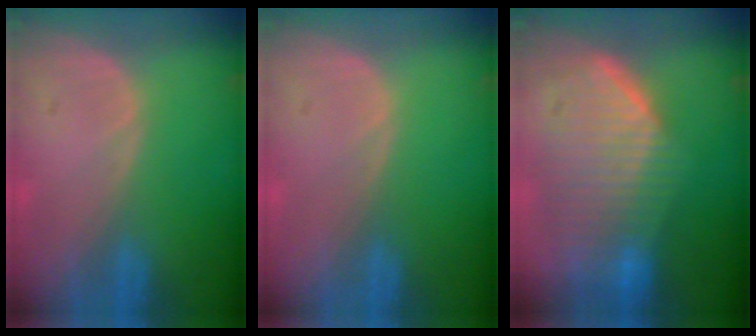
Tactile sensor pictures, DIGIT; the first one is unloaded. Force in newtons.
{"total": 0.0}
{"total": 10.0, "press": 9.0, "slide": 4.3}